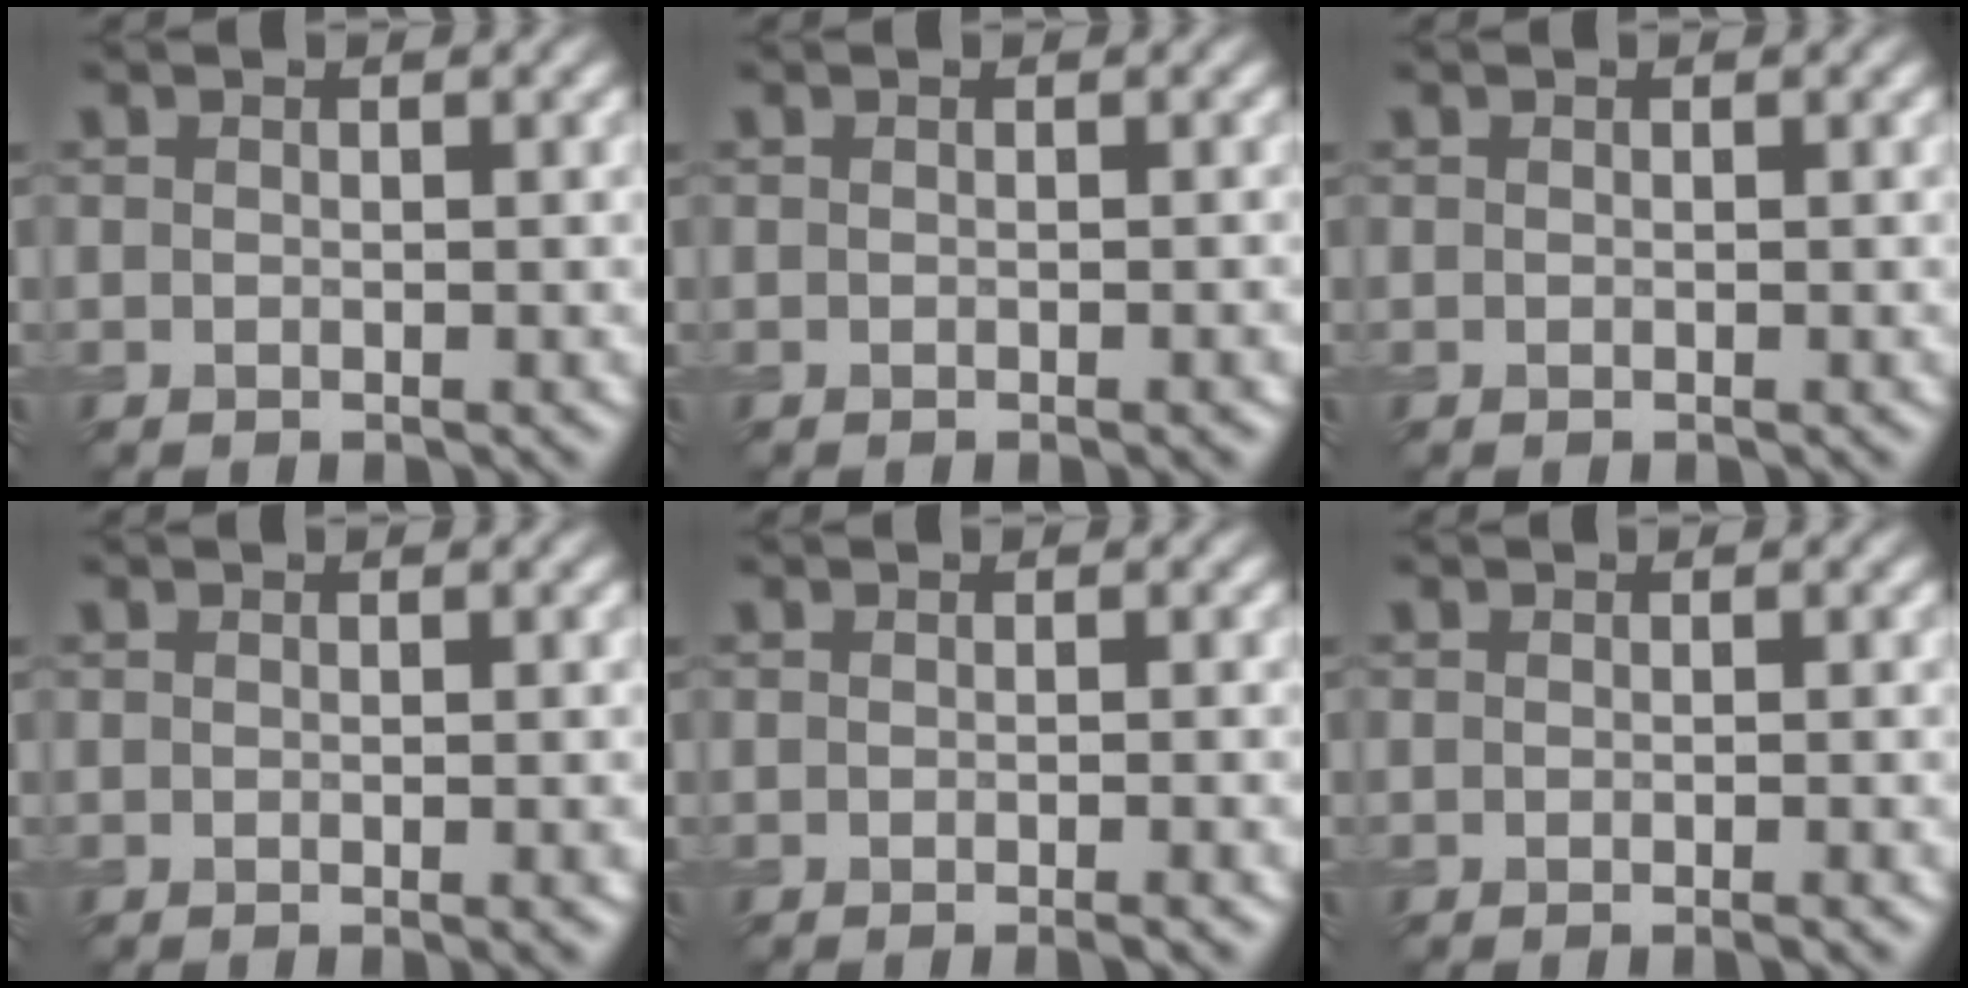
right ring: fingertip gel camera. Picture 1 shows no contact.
{"total": 0.8, "force": [-0.3, 0.1, 0.7], "torque": [-0.005, 0.001, -0.005]}
{"total": 0.0}
{"total": 1.2, "force": [-0.3, 0.2, 1.2], "torque": [-0.011, -0.003, -0.006]}
{"total": 1.9, "force": [-0.9, 0.5, 1.7], "torque": [-0.015, -0.003, -0.013]}
{"total": 1.3, "force": [-0.6, 0.3, 1.1], "torque": [-0.011, -0.004, -0.009]}